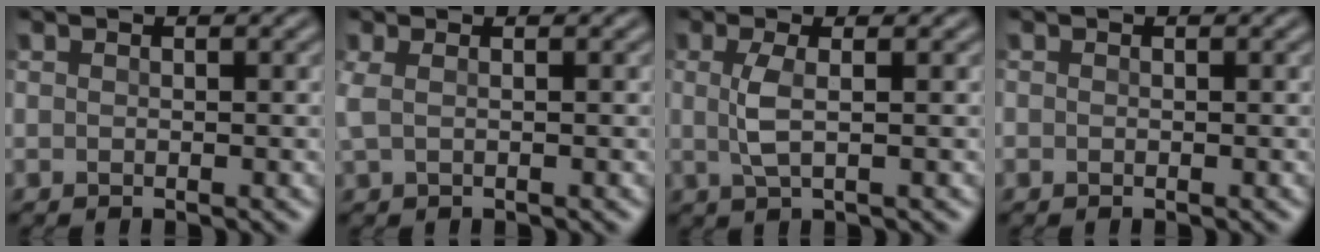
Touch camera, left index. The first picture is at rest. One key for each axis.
{"total": 1.6, "fx": -0.1, "fy": 0.8, "fz": 1.4, "tx": -0.035, "ty": 0.001, "tz": 0.001}
{"total": 2.2, "fx": 0.0, "fy": 0.3, "fz": 2.2, "tx": -0.055, "ty": 0.000, "tz": -0.001}
{"total": 0.0}